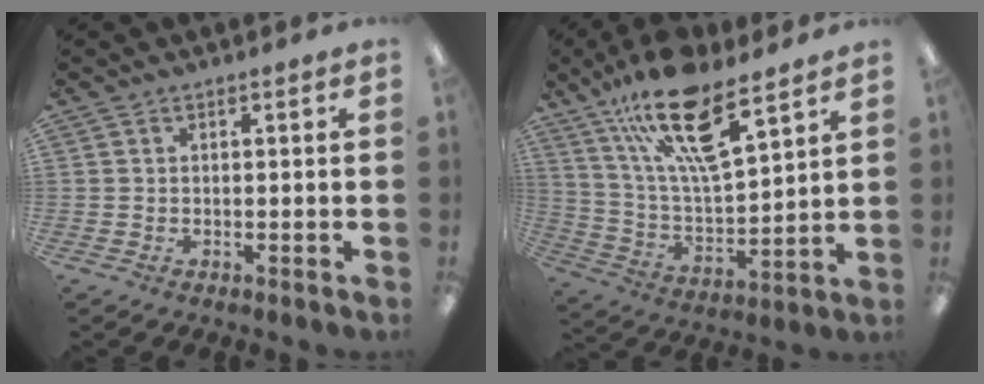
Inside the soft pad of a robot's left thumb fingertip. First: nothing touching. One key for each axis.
{"total": 20.5, "fx": 13.2, "fy": 6.7, "fz": 14.1, "tx": -0.259, "ty": -0.068, "tz": 0.224}